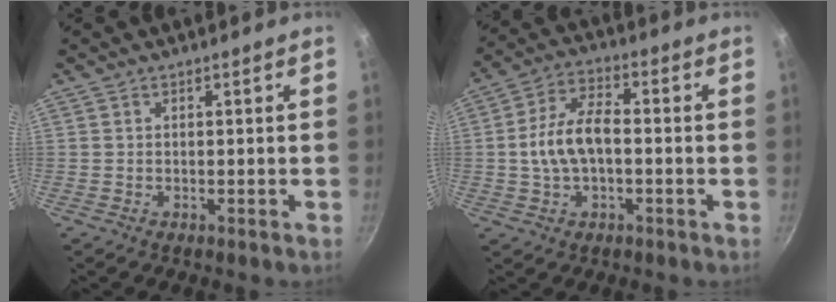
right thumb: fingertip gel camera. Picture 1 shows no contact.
{"total": 10.2, "force": [-0.8, 5.7, 8.4], "torque": [-0.143, 0.034, -0.022]}